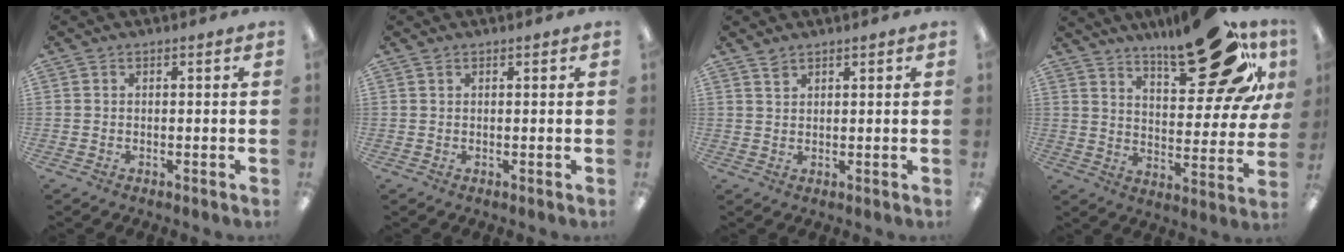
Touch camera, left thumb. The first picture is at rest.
{"total": 0.7, "force": [0.4, 0.4, 0.4], "torque": [-0.008, 0.004, 0.007]}
{"total": 2.1, "force": [1.8, 0.9, 0.7], "torque": [-0.007, -0.006, 0.032]}
{"total": 24.7, "force": [15.4, 9.4, 16.9], "torque": [-0.219, -0.086, 0.245]}